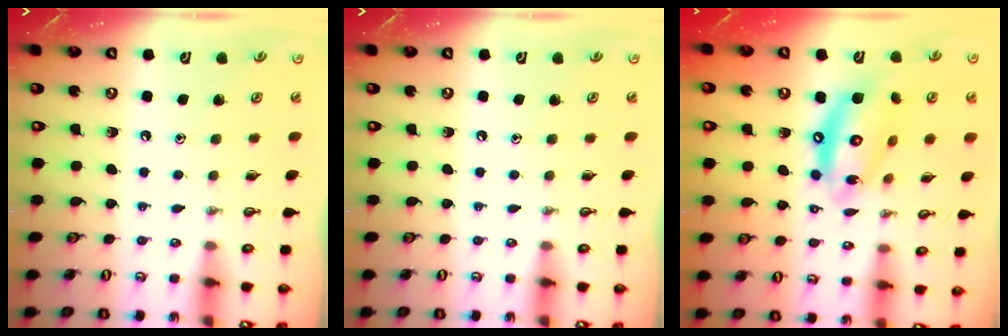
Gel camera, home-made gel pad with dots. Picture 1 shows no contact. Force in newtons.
{"total": 0.0}
{"total": 13.6, "press": 13.6, "slide": 0.7}